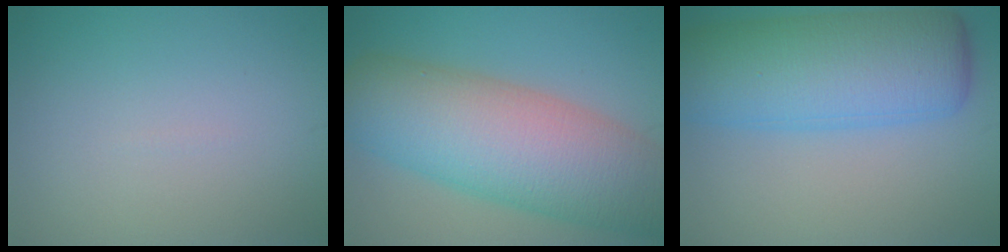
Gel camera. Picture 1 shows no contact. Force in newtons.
{"total": 12.3, "press": 12.3, "slide": 0.4}
{"total": 10.5, "press": 10.5, "slide": 0.3}